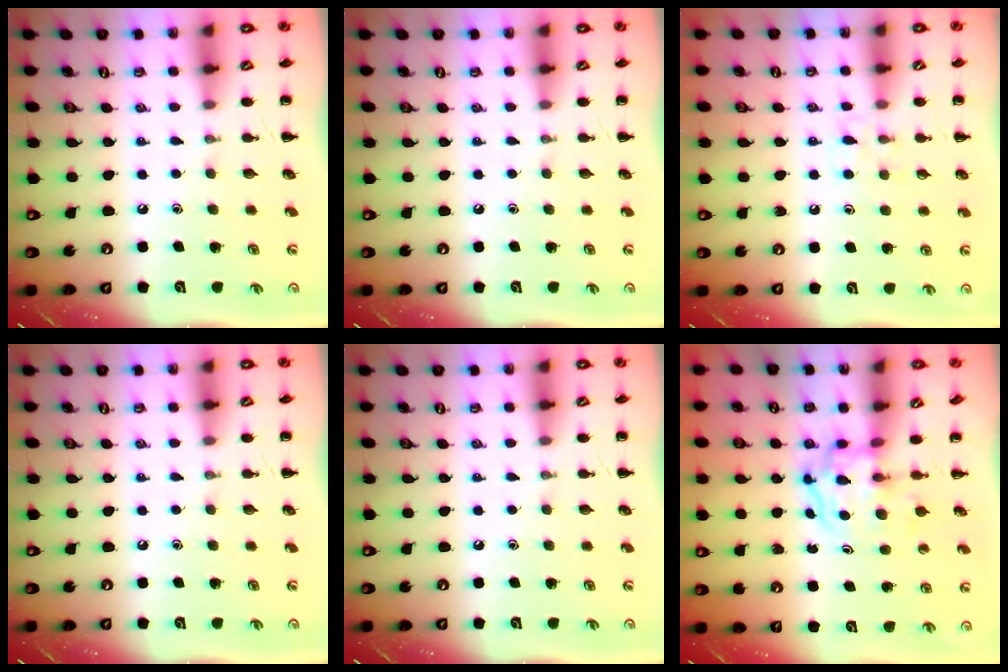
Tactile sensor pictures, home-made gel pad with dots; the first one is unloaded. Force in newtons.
{"total": 0.0}
{"total": 5.8, "press": 5.6, "slide": 1.7}
{"total": 0.0}
{"total": 0.0}
{"total": 3.6, "press": 3.6, "slide": 0.4}